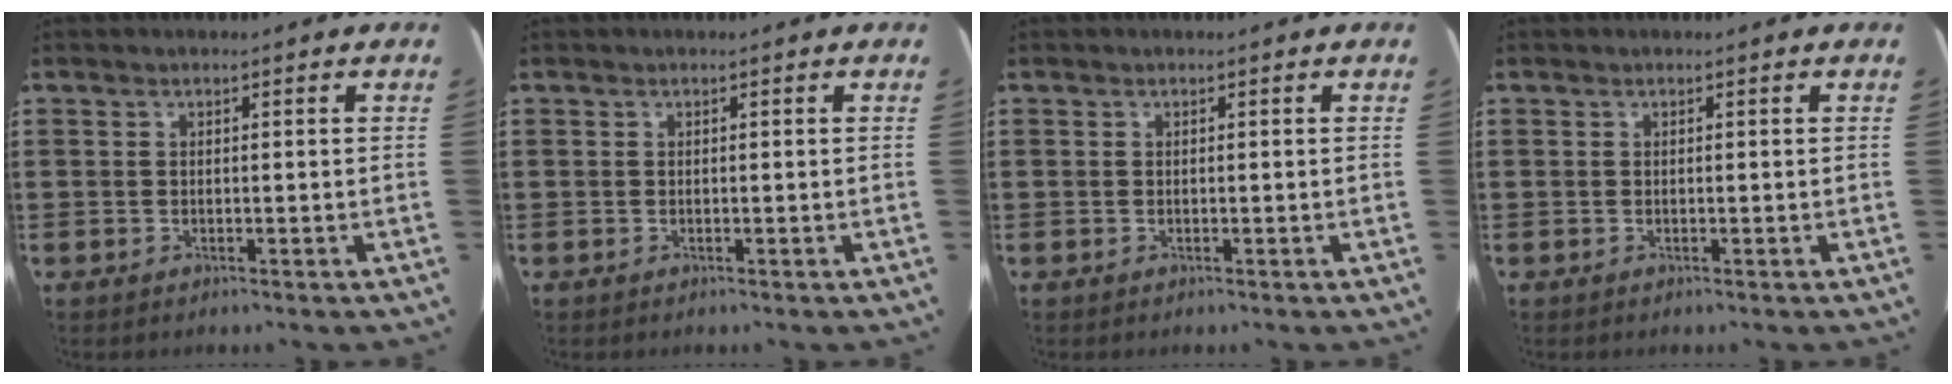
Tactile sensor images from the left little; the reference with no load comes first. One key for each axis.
{"total": 0.0}
{"total": 0.0}
{"total": 0.0}